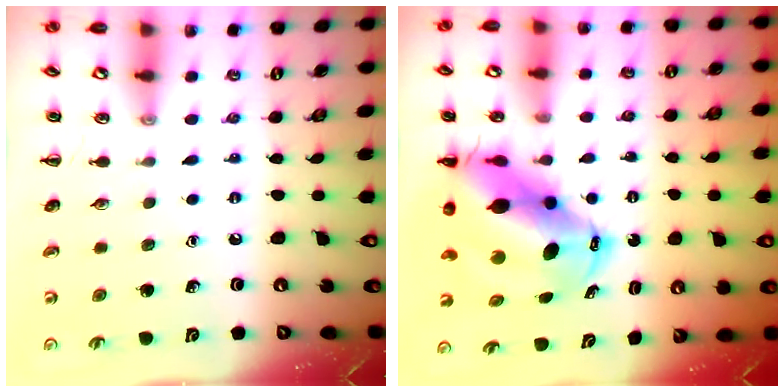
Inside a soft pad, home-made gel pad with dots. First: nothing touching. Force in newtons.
{"total": 13.3, "press": 12.8, "slide": 3.6}